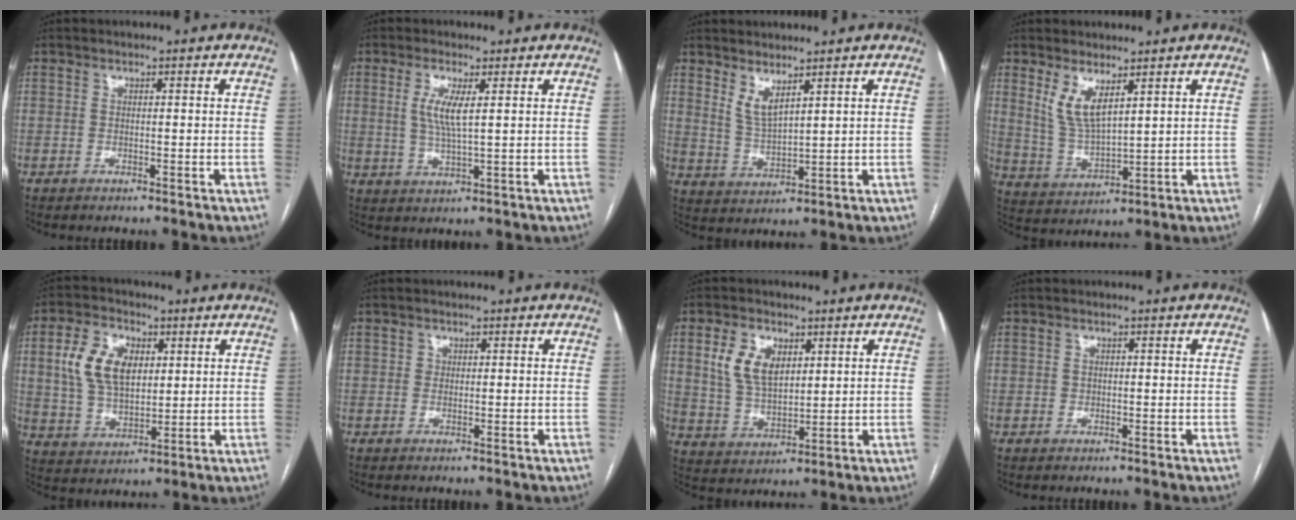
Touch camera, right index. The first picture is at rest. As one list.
[{"total": 4.8, "force": [1.3, 0.6, 4.6], "torque": [-0.098, -0.005, 0.029]}, {"total": 4.1, "force": [3.0, 0.7, 2.7], "torque": [-0.060, -0.018, 0.069]}, {"total": 6.4, "force": [3.7, 1.8, 5.0], "torque": [-0.107, -0.012, 0.084]}, {"total": 10.6, "force": [2.9, 6.4, 7.9], "torque": [-0.170, 0.019, 0.061]}, {"total": 0.8, "force": [0.2, 0.8, 0.2], "torque": [0.003, 0.002, 0.003]}, {"total": 8.2, "force": [3.2, 4.8, 5.8], "torque": [-0.123, 0.011, 0.070]}, {"total": 0.6, "force": [0.0, 0.6, 0.2], "torque": [0.000, 0.002, -0.001]}]